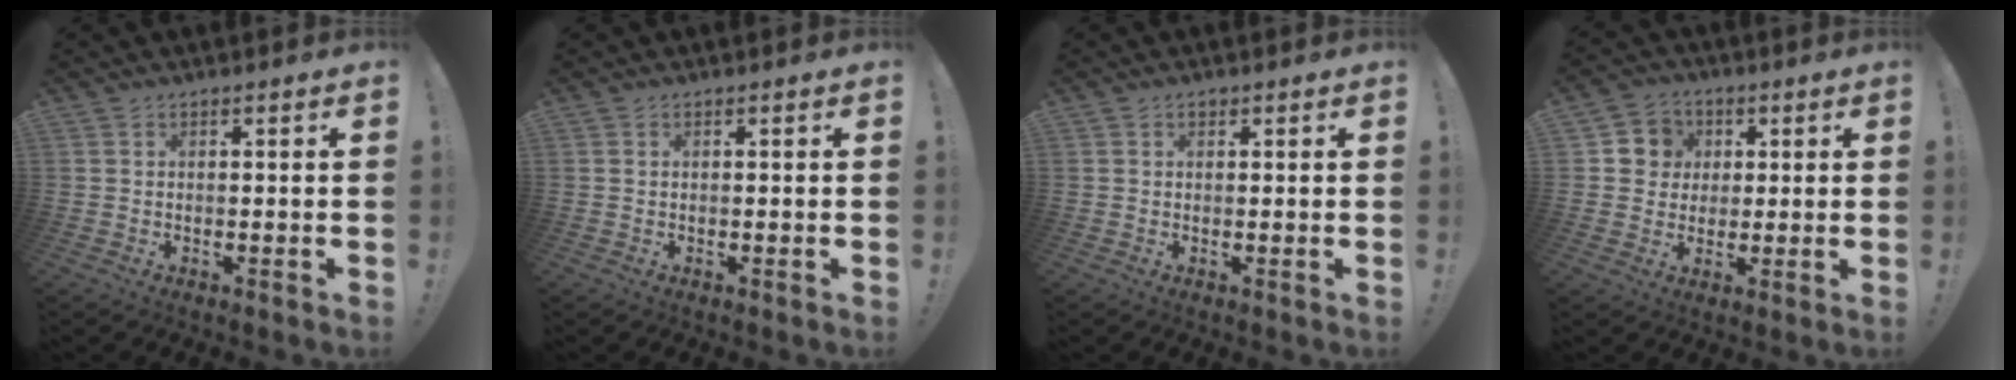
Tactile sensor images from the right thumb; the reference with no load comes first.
{"total": 0.0}
{"total": 0.6, "force": [0.3, 0.5, 0.1], "torque": [0.000, 0.001, 0.005]}
{"total": 7.7, "force": [0.8, 7.5, 1.4], "torque": [-0.012, 0.001, 0.019]}